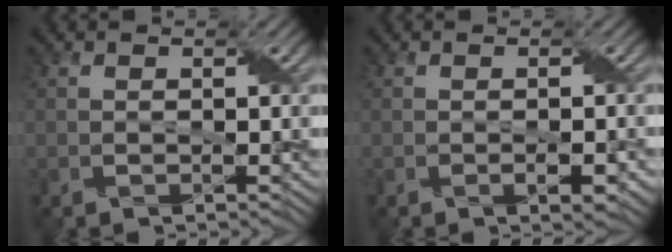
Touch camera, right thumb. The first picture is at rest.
{"total": 1.7, "force": [-0.6, 0.5, 1.5], "torque": [-0.026, -0.002, -0.005]}